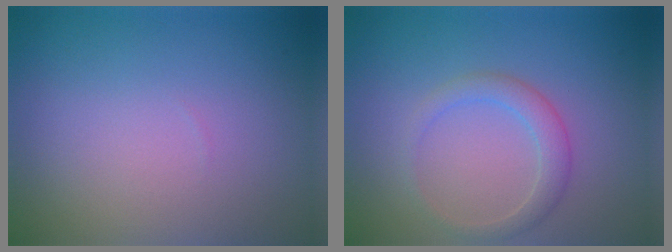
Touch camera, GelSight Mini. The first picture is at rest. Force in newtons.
{"total": 2.2, "press": 2.2, "slide": 0.1}